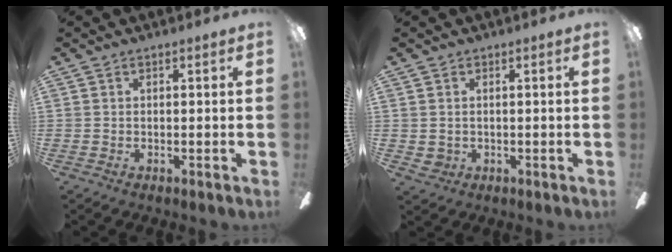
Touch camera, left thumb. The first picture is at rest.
{"total": 2.0, "force": [0.8, 1.8, 0.1], "torque": [-0.005, 0.000, 0.014]}